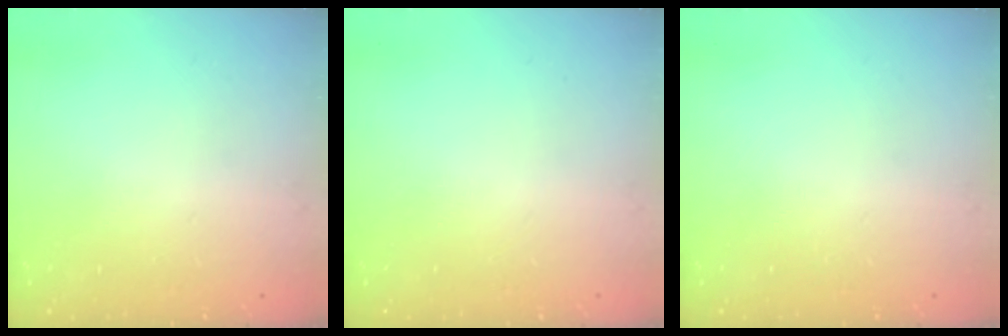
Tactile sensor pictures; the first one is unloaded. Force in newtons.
{"total": 0.0}
{"total": 0.0}